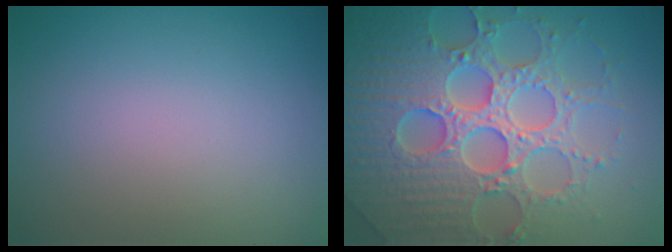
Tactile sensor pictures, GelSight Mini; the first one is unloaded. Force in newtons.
{"total": 8.0, "press": 7.8, "slide": 1.7}